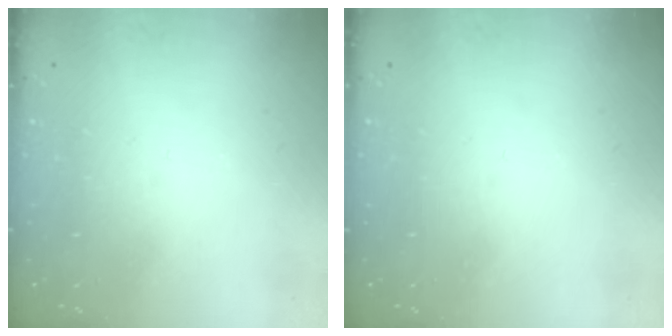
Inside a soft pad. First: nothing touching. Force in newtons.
{"total": 0.0}